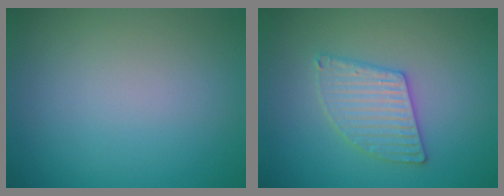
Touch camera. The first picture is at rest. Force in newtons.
{"total": 3.2, "press": 3.2, "slide": 0.3}